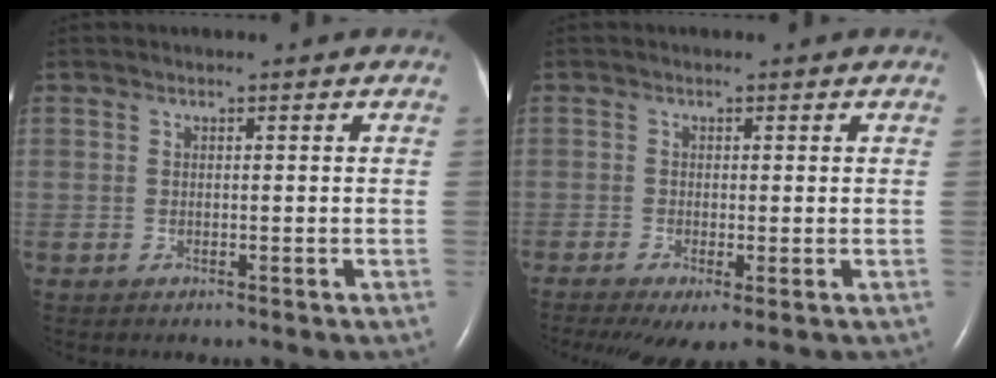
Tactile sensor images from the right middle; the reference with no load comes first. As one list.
[{"total": 5.5, "force": [-2.9, 1.5, 4.3], "torque": [-0.074, -0.019, -0.051]}]